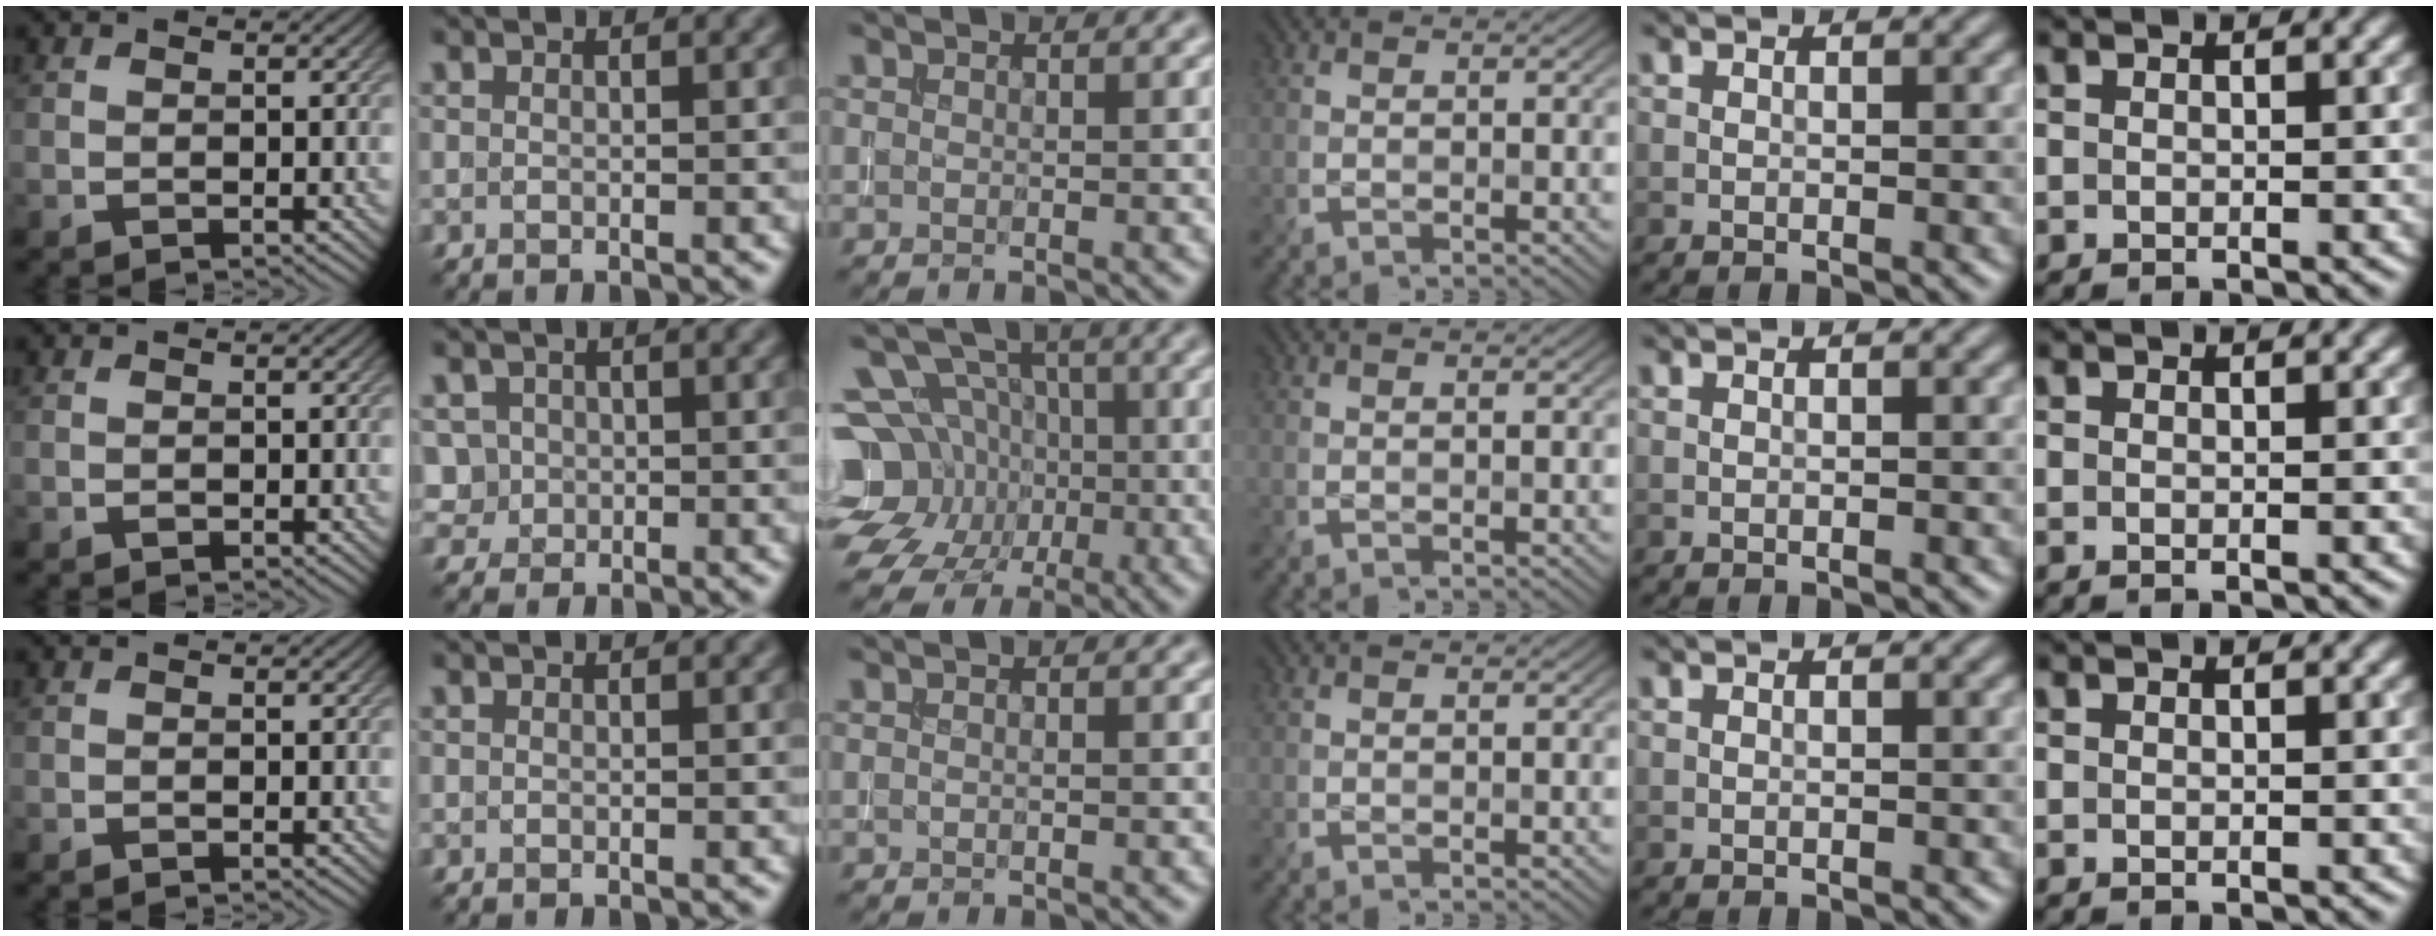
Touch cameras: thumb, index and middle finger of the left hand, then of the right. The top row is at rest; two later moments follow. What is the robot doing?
{"motion": "assemble", "object": "toy tower of hanoi"}